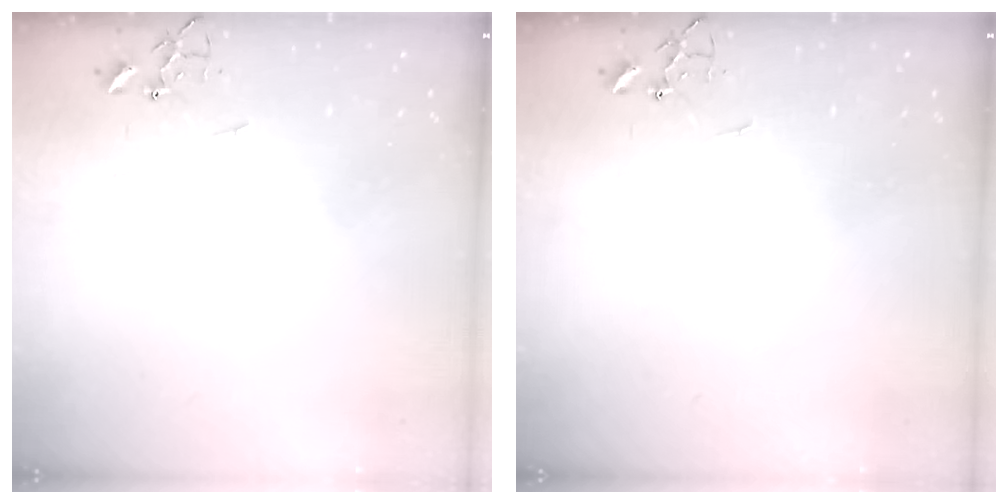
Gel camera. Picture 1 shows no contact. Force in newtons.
{"total": 0.0}